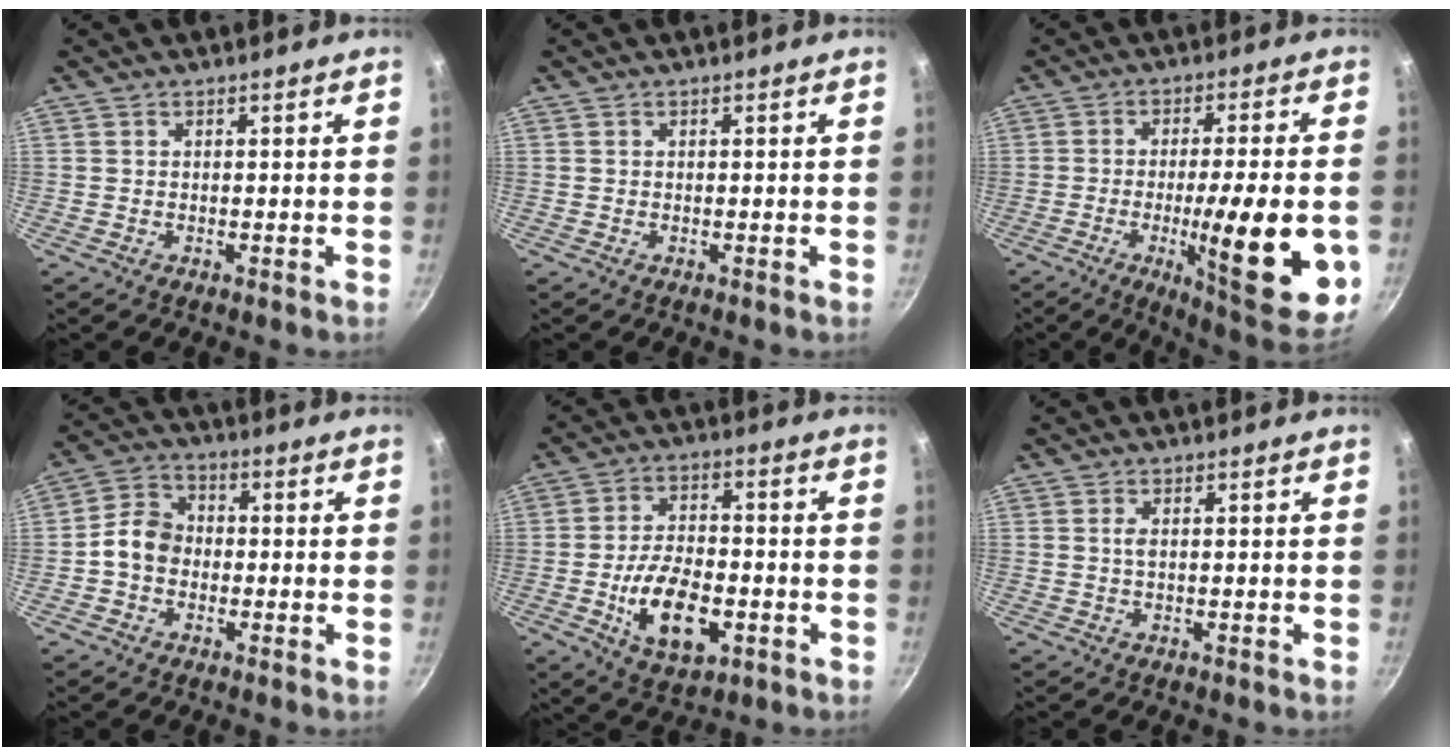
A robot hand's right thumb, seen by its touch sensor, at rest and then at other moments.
{"total": 0.0}
{"total": 21.1, "force": [-4.8, 4.4, 20.1], "torque": [-0.266, 0.003, -0.066]}
{"total": 6.9, "force": [-1.2, 5.6, 3.9], "torque": [-0.045, 0.025, -0.037]}
{"total": 13.5, "force": [-3.8, 7.3, 10.7], "torque": [-0.171, 0.016, -0.060]}
{"total": 1.2, "force": [0.2, 0.5, 1.1], "torque": [-0.021, 0.001, 0.002]}